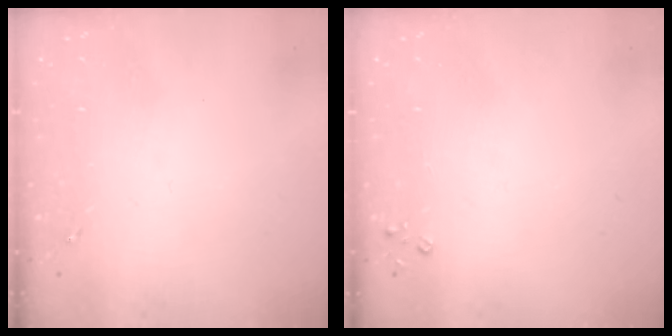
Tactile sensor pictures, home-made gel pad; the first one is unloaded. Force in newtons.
{"total": 2.6, "press": 2.6, "slide": 0.3}